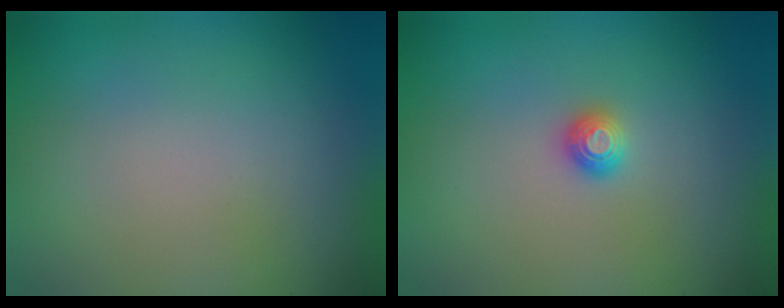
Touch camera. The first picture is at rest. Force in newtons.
{"total": 1.2, "press": 1.1, "slide": 0.3}